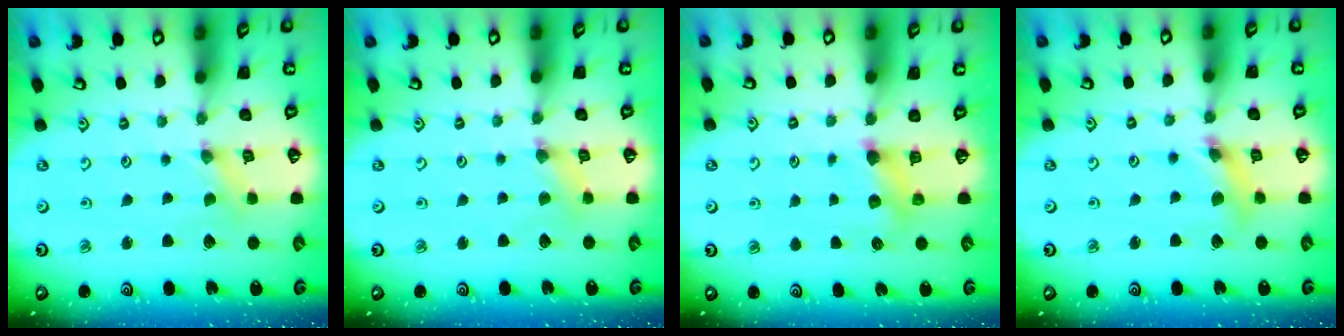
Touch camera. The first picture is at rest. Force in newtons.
{"total": 2.3, "press": 2.3, "slide": 0.3}
{"total": 5.9, "press": 5.9, "slide": 0.2}
{"total": 7.6, "press": 7.5, "slide": 0.9}